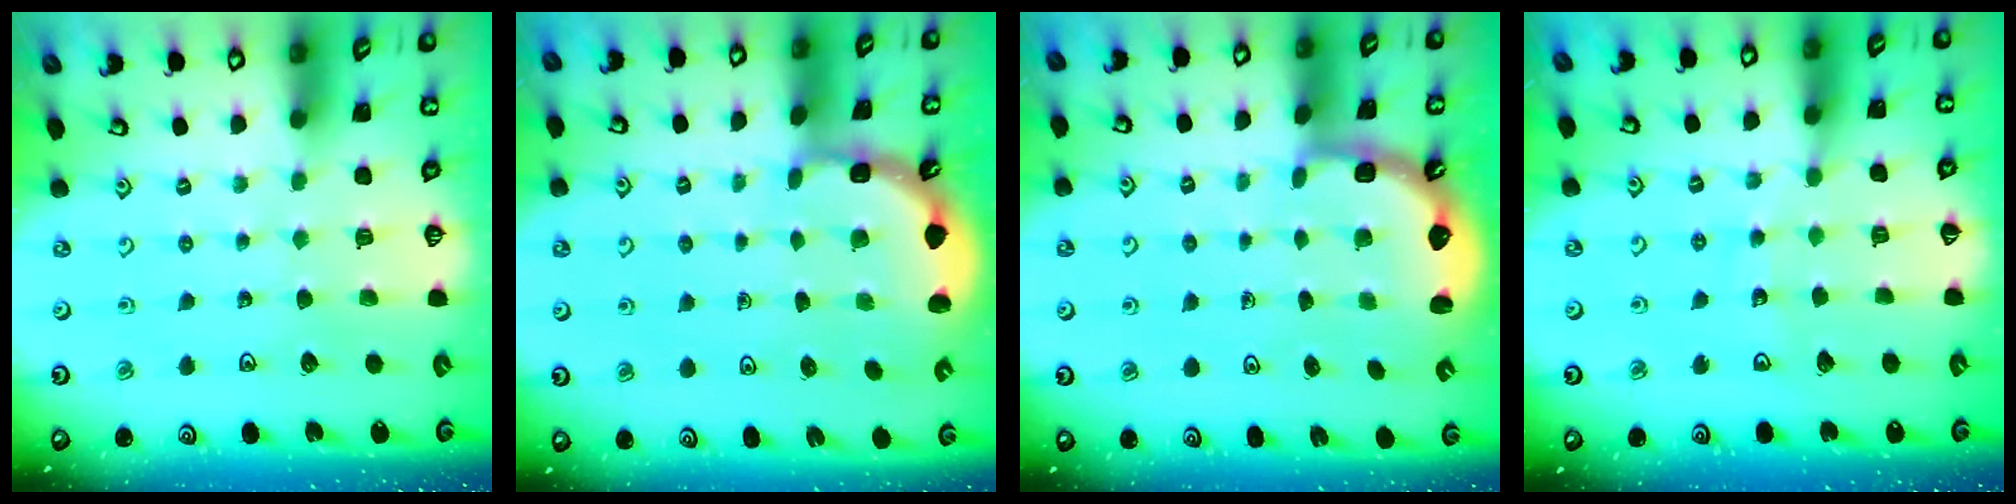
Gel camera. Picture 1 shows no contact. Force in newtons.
{"total": 1.9, "press": 1.8, "slide": 0.6}
{"total": 2.6, "press": 2.2, "slide": 1.3}
{"total": 8.5, "press": 8.4, "slide": 1.0}